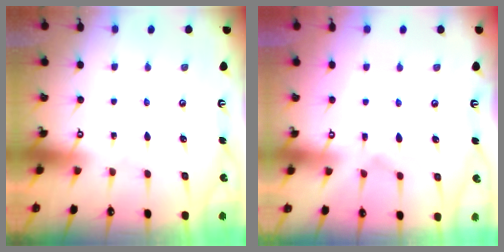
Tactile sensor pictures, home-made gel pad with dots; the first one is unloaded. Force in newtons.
{"total": 4.4, "press": 4.2, "slide": 1.2}